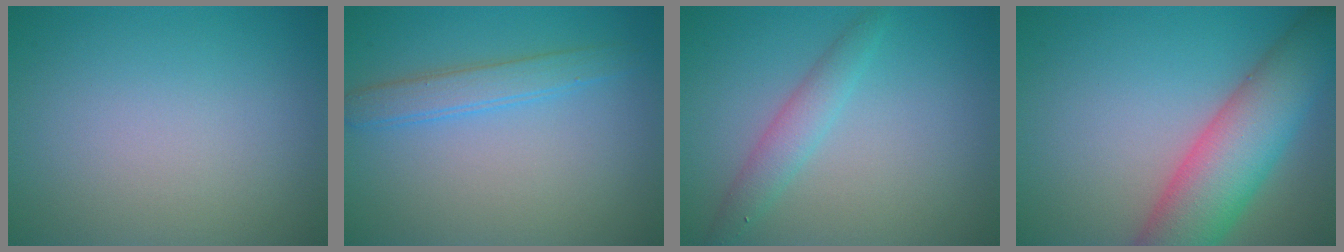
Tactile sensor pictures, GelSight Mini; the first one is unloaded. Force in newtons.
{"total": 2.5, "press": 2.5, "slide": 0.1}
{"total": 2.3, "press": 2.3, "slide": 0.0}
{"total": 8.7, "press": 8.7, "slide": 0.6}